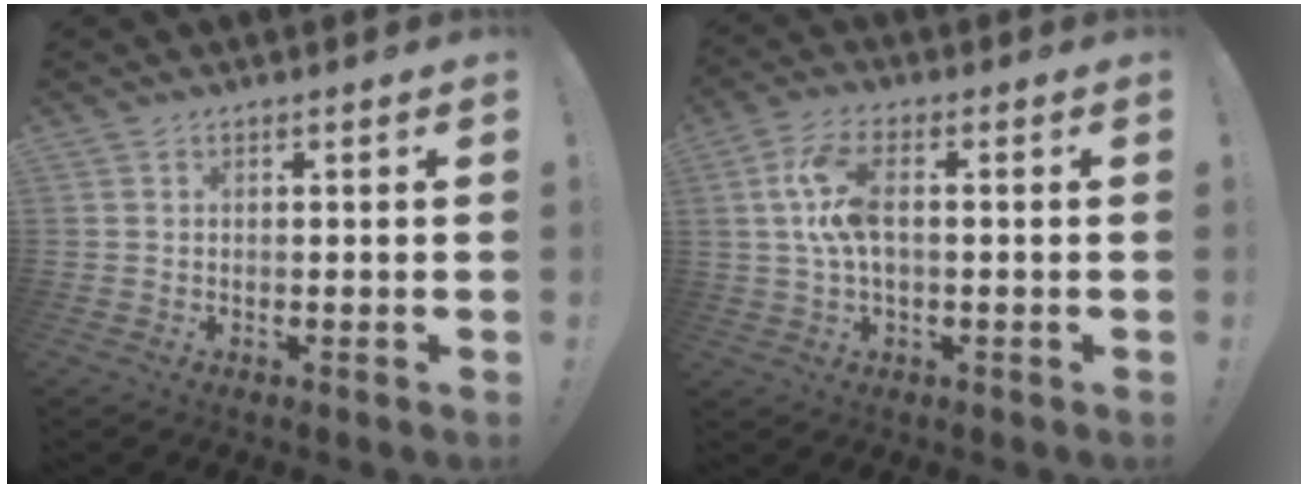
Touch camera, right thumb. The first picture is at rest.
{"total": 10.7, "force": [1.1, 4.8, 9.5], "torque": [-0.195, 0.001, 0.023]}